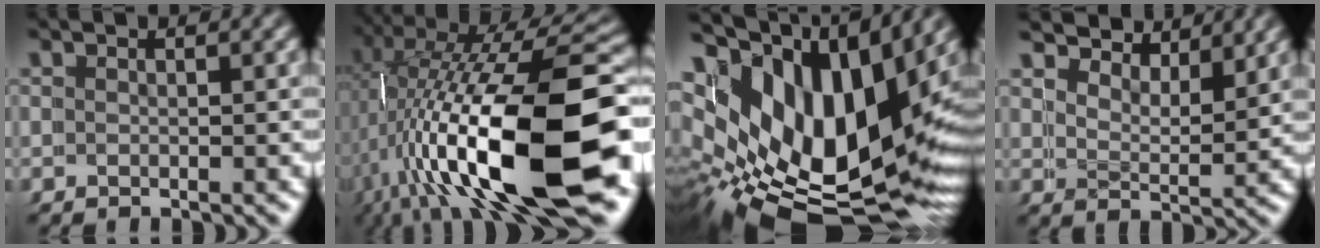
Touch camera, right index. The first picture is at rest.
{"total": 18.0, "force": [-1.2, 7.2, 16.5], "torque": [-0.278, -0.017, 0.004]}
{"total": 18.7, "force": [-1.1, 12.1, 14.3], "torque": [-0.269, -0.056, 0.008]}
{"total": 4.9, "force": [4.7, 1.1, 0.7], "torque": [-0.021, -0.009, 0.077]}